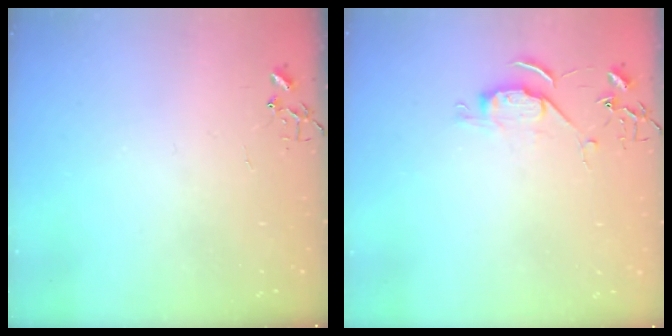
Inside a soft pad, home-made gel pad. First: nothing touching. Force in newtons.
{"total": 6.2, "press": 6.2, "slide": 0.8}